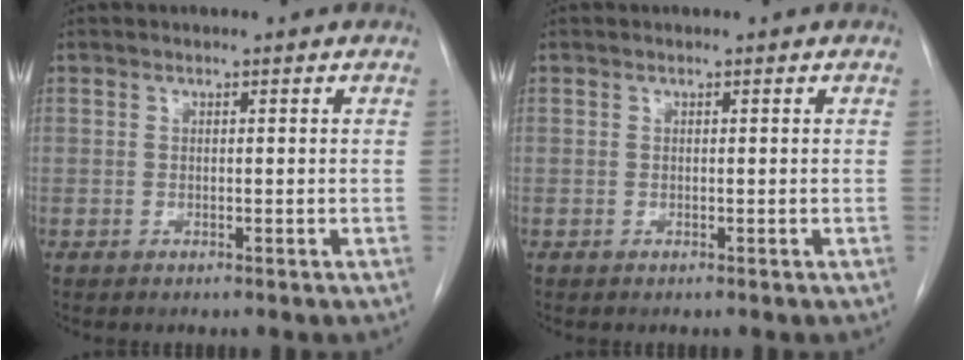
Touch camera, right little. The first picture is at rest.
{"total": 0.0}